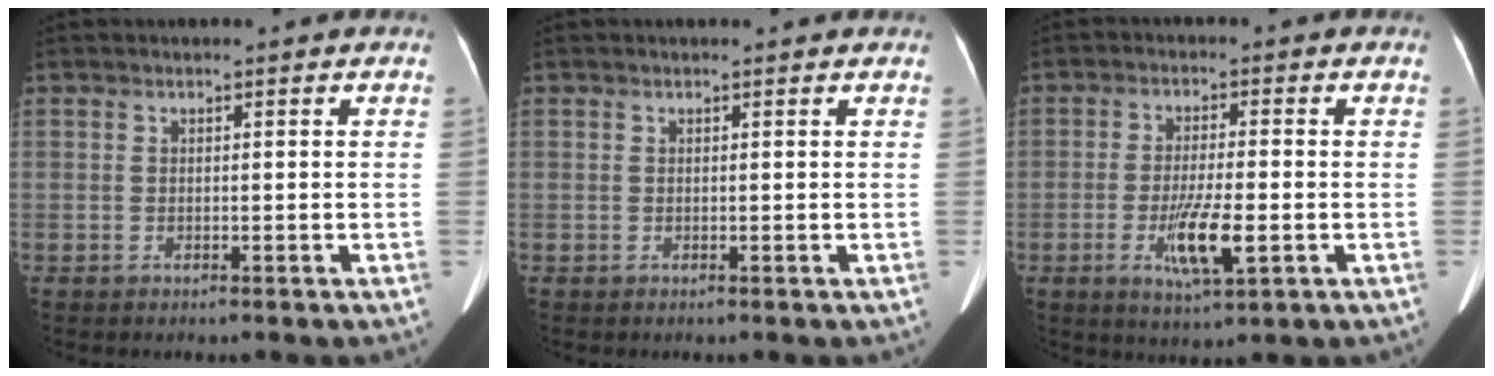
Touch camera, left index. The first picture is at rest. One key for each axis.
{"total": 0.8, "fx": 0.8, "fy": 0.0, "fz": 0.2, "tx": -0.008, "ty": 0.005, "tz": 0.009}
{"total": 7.3, "fx": -2.4, "fy": 1.0, "fz": 6.8, "tx": -0.129, "ty": -0.017, "tz": -0.037}